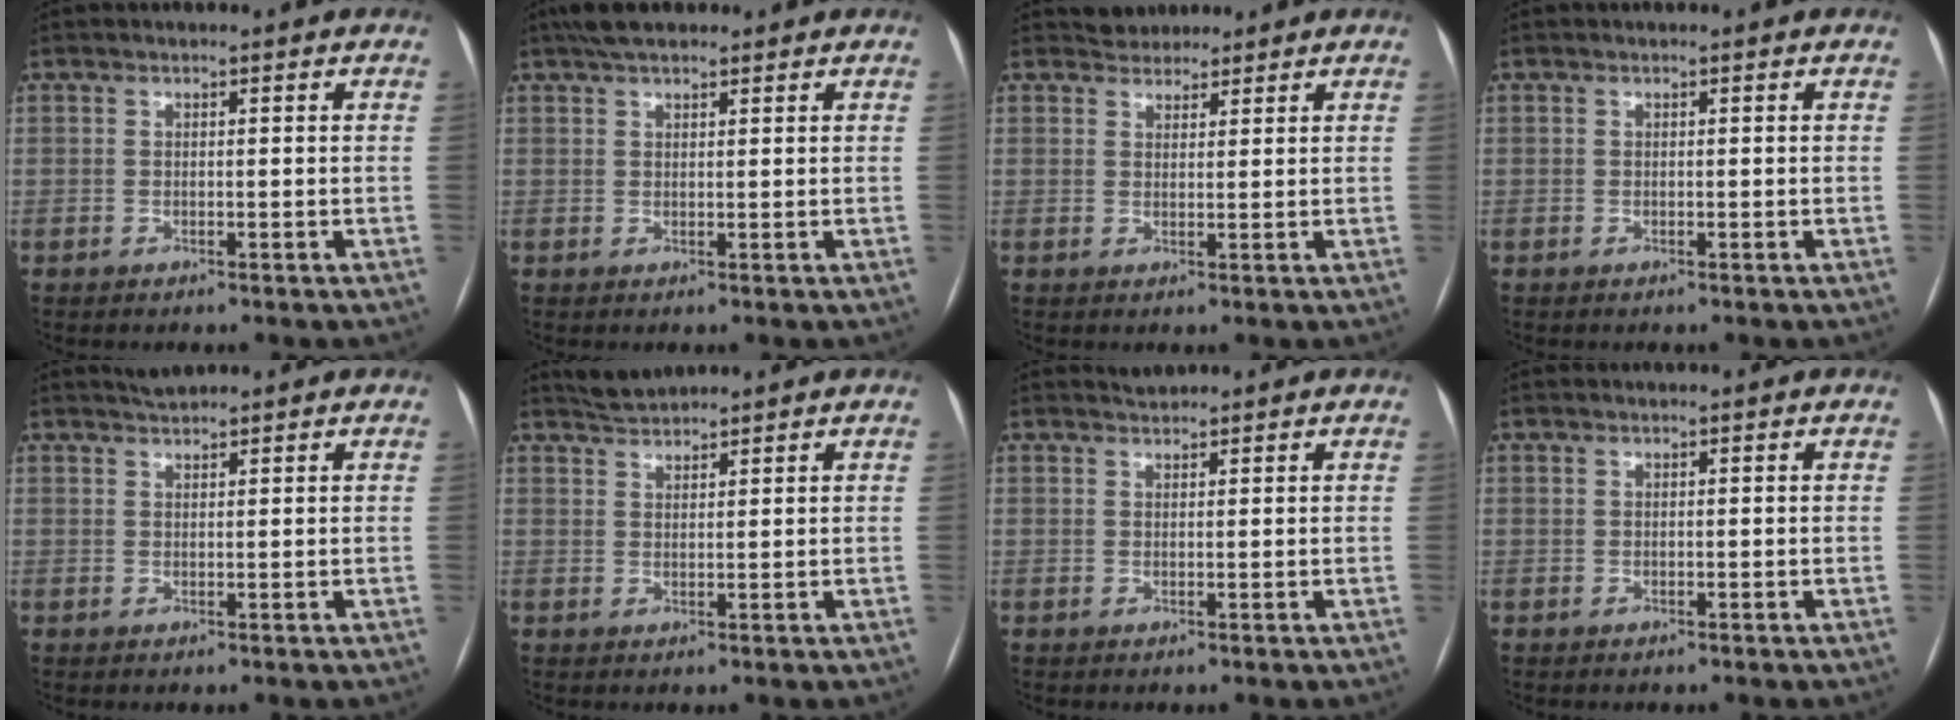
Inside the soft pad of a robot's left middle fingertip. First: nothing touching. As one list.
[{"total": 5.1, "force": [4.1, 1.6, 2.6], "torque": [-0.046, 0.030, 0.071]}, {"total": 2.9, "force": [2.6, 1.3, 0.0], "torque": [0.001, 0.014, 0.042]}, {"total": 0.0}, {"total": 1.7, "force": [1.7, 0.0, 0.3], "torque": [-0.010, 0.007, 0.034]}, {"total": 2.6, "force": [2.6, -0.1, -0.1], "torque": [-0.008, 0.010, 0.056]}, {"total": 1.1, "force": [1.1, 0.1, -0.1], "torque": [-0.008, 0.005, 0.022]}, {"total": 0.0}]